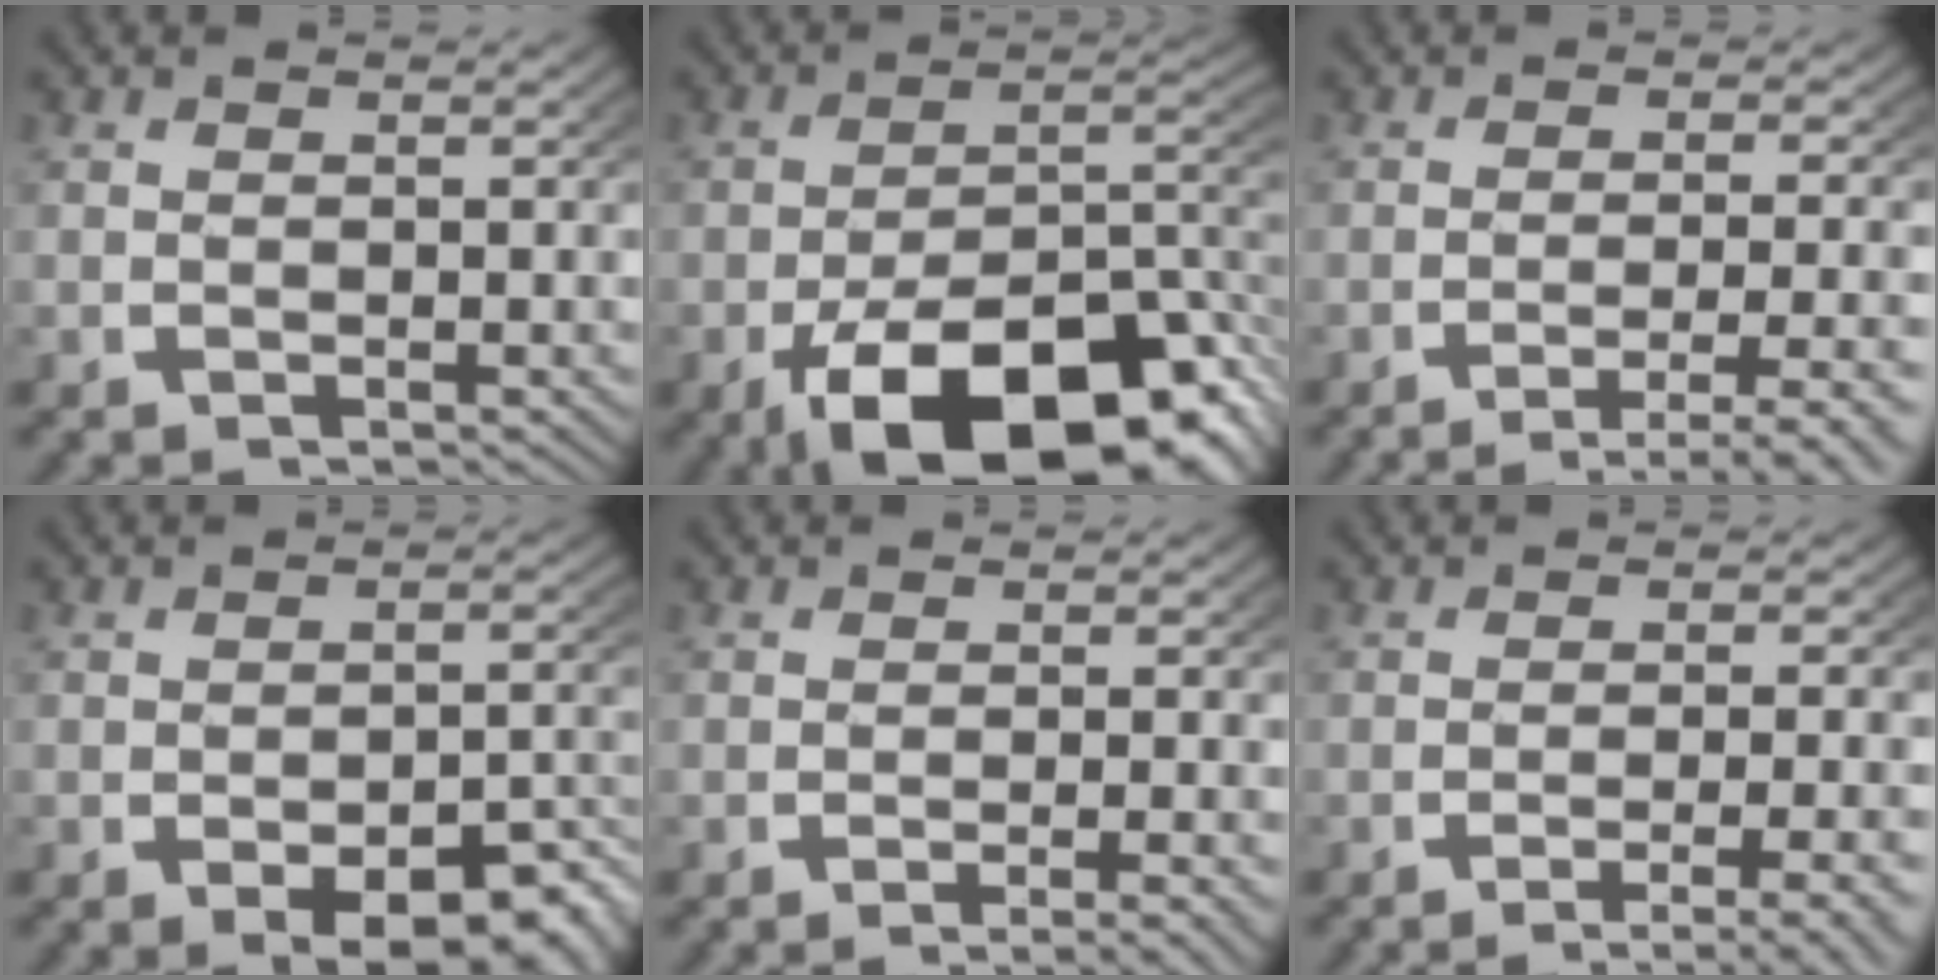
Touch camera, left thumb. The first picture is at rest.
{"total": 16.0, "force": [-7.1, 8.4, 11.7], "torque": [-0.183, -0.060, -0.071]}
{"total": 6.0, "force": [-4.0, 2.1, 4.0], "torque": [-0.062, -0.014, -0.053]}
{"total": 6.3, "force": [-2.8, 3.3, 4.6], "torque": [-0.067, -0.029, -0.027]}
{"total": 3.1, "force": [-2.0, 0.6, 2.4], "torque": [-0.035, -0.005, -0.027]}
{"total": 6.0, "force": [-4.4, 1.8, 3.7], "torque": [-0.059, -0.013, -0.061]}